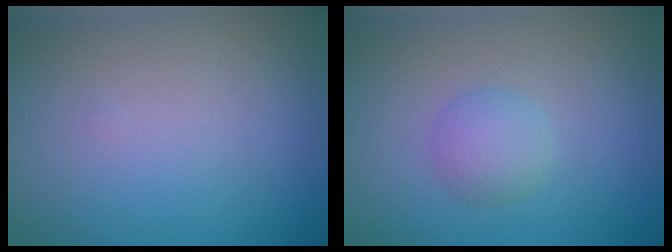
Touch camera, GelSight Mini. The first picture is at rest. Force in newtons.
{"total": 2.2, "press": 2.2, "slide": 0.1}